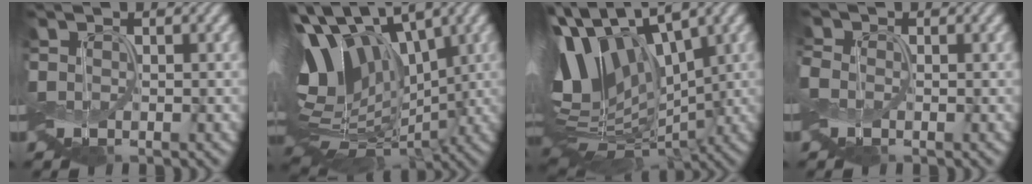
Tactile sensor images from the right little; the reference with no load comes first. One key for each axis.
{"total": 12.6, "fx": 2.2, "fy": 8.3, "fz": 9.3, "tx": -0.193, "ty": 0.008, "tz": 0.044}
{"total": 11.2, "fx": 1.6, "fy": 6.9, "fz": 8.7, "tx": -0.188, "ty": 0.009, "tz": 0.021}
{"total": 1.3, "fx": -0.5, "fy": 1.1, "fz": 0.6, "tx": -0.021, "ty": 0.005, "tz": -0.012}